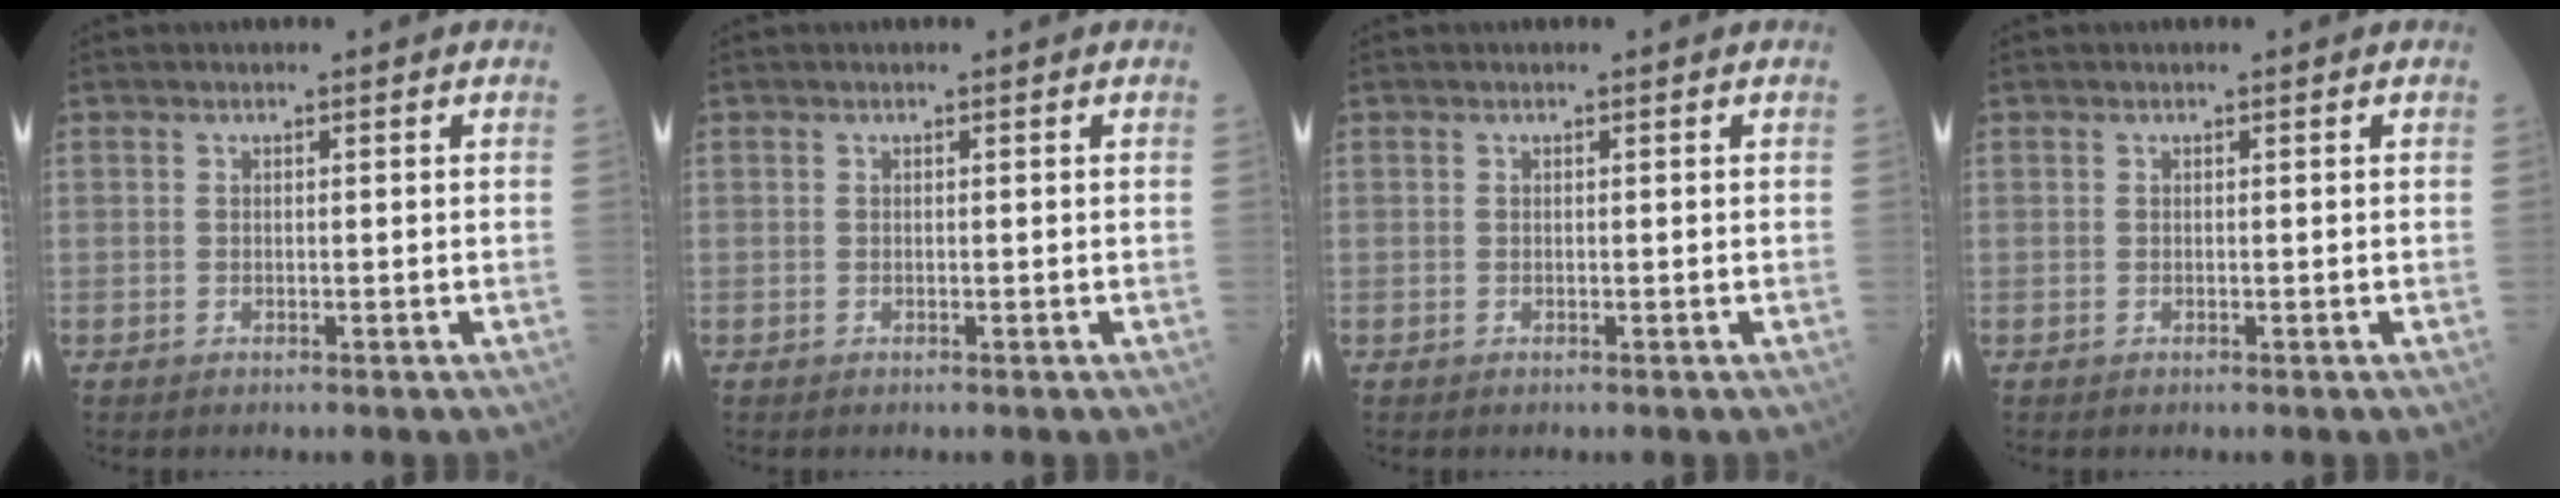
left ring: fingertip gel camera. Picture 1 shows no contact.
{"total": 0.0}
{"total": 0.0}
{"total": 0.0}